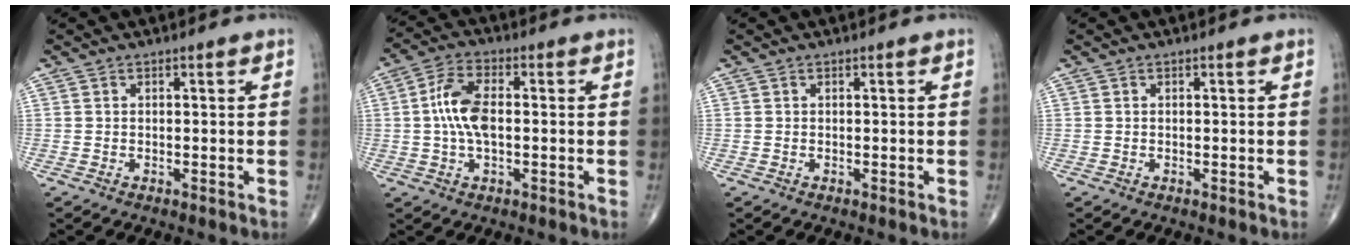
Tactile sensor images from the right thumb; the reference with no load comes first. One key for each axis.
{"total": 8.3, "fx": 0.1, "fy": 4.0, "fz": 7.3, "tx": -0.152, "ty": 0.016, "tz": -0.004}
{"total": 0.0}
{"total": 0.0}